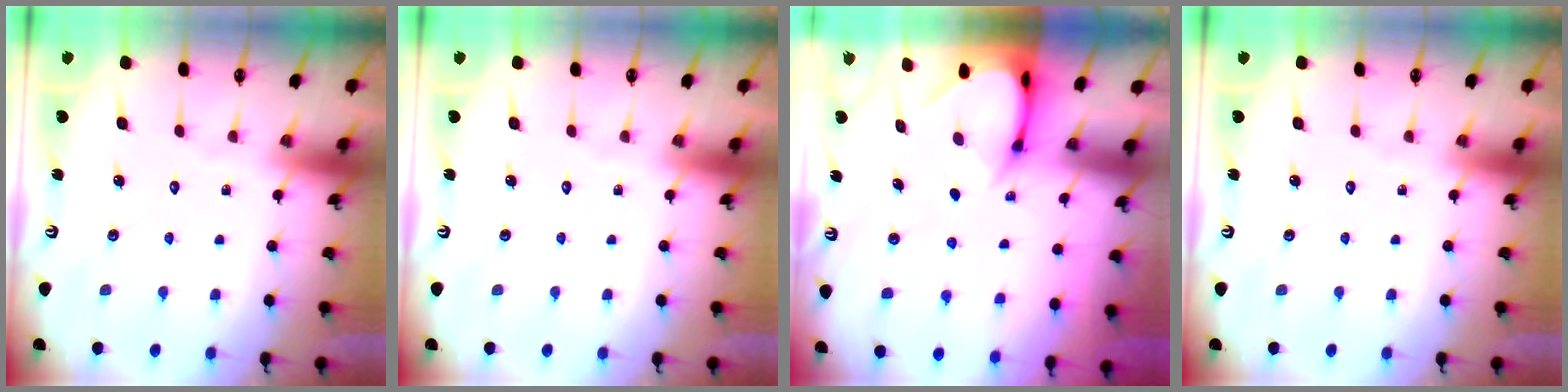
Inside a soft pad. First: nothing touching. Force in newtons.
{"total": 0.0}
{"total": 3.4, "press": 3.4, "slide": 0.2}
{"total": 0.0}